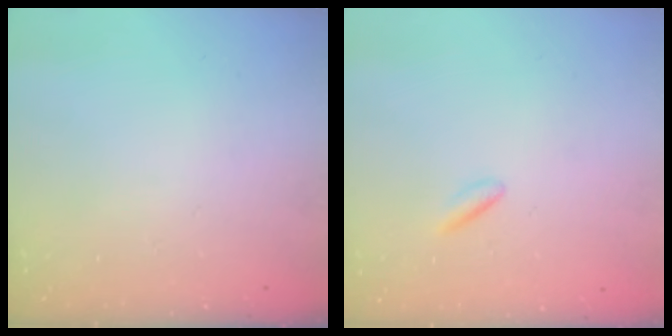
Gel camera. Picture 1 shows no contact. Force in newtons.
{"total": 0.8, "press": 0.7, "slide": 0.4}